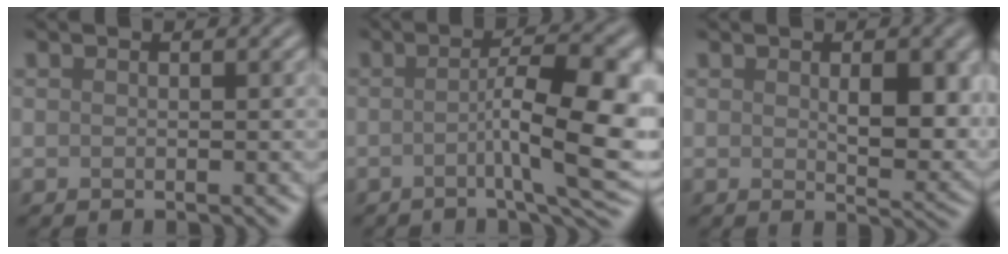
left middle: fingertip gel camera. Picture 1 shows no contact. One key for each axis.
{"total": 9.1, "fx": -1.3, "fy": 2.2, "fz": 8.7, "tx": -0.115, "ty": 0.004, "tz": -0.023}
{"total": 4.8, "fx": 0.8, "fy": 2.2, "fz": 4.2, "tx": -0.057, "ty": -0.009, "tz": 0.022}